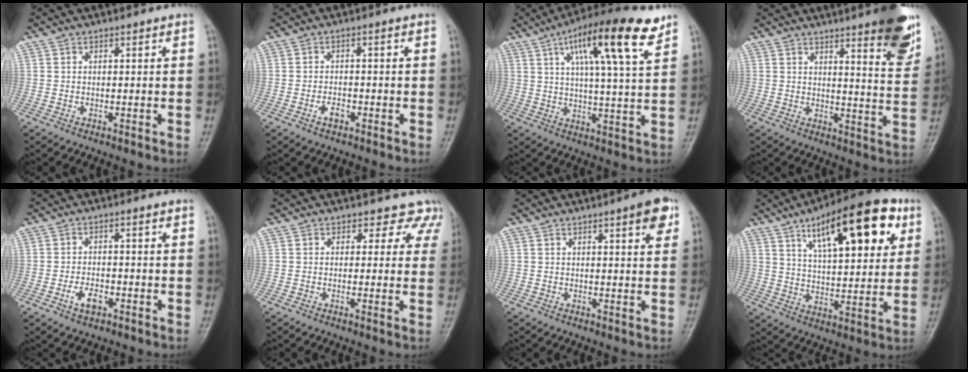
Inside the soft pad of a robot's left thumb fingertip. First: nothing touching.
{"total": 2.3, "force": [-1.3, 1.2, 1.5], "torque": [-0.025, 0.011, -0.023]}
{"total": 16.4, "force": [8.6, 3.3, 13.6], "torque": [-0.209, -0.017, 0.135]}
{"total": 12.0, "force": [7.4, 2.0, 9.2], "torque": [-0.097, -0.045, 0.095]}
{"total": 3.9, "force": [-1.8, 2.1, 2.8], "torque": [-0.049, 0.011, -0.031]}
{"total": 2.6, "force": [1.8, 1.8, 0.1], "torque": [0.032, -0.008, 0.005]}
{"total": 4.9, "force": [2.5, 1.1, 4.1], "torque": [-0.045, -0.008, 0.029]}
{"total": 21.3, "force": [9.7, 7.9, 17.3], "torque": [-0.222, -0.019, 0.149]}